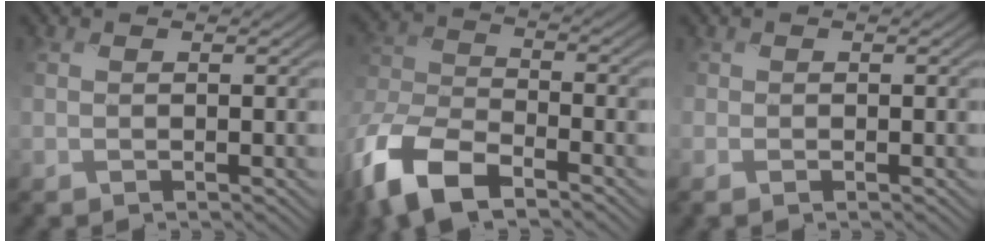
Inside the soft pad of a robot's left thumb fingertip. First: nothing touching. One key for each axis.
{"total": 12.7, "fx": -8.3, "fy": 5.6, "fz": 7.9, "tx": -0.190, "ty": -0.017, "tz": -0.179}
{"total": 1.1, "fx": -0.5, "fy": 0.9, "fz": 0.5, "tx": -0.011, "ty": -0.005, "tz": -0.012}